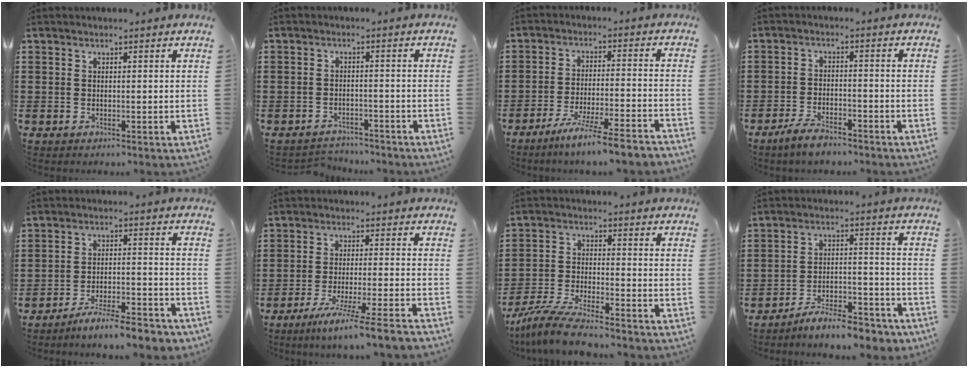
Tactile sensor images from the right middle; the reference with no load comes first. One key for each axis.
{"total": 2.2, "fx": -2.2, "fy": 0.4, "fz": -0.3, "tx": -0.003, "ty": -0.001, "tz": -0.050}
{"total": 6.8, "fx": -5.9, "fy": -0.8, "fz": 3.2, "tx": -0.060, "ty": -0.017, "tz": -0.112}
{"total": 3.9, "fx": -3.3, "fy": 0.9, "fz": 1.9, "tx": -0.047, "ty": 0.002, "tz": -0.067}
{"total": 6.0, "fx": -5.7, "fy": -0.1, "fz": 2.1, "tx": -0.039, "ty": -0.007, "tz": -0.108}
{"total": 6.4, "fx": -5.4, "fy": -1.2, "fz": 3.3, "tx": -0.053, "ty": -0.021, "tz": -0.100}
{"total": 7.2, "fx": -6.4, "fy": 0.4, "fz": 3.1, "tx": -0.072, "ty": -0.008, "tz": -0.124}
{"total": 6.6, "fx": -6.3, "fy": 0.6, "fz": 2.1, "tx": -0.036, "ty": 0.006, "tz": -0.118}